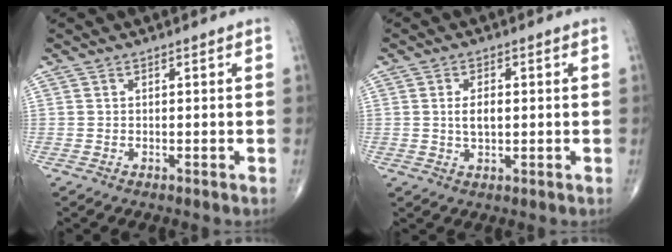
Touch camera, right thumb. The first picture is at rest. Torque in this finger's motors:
{"motor_torque": [0.02, 0.02, 0.03, -0.03, 0.02]}